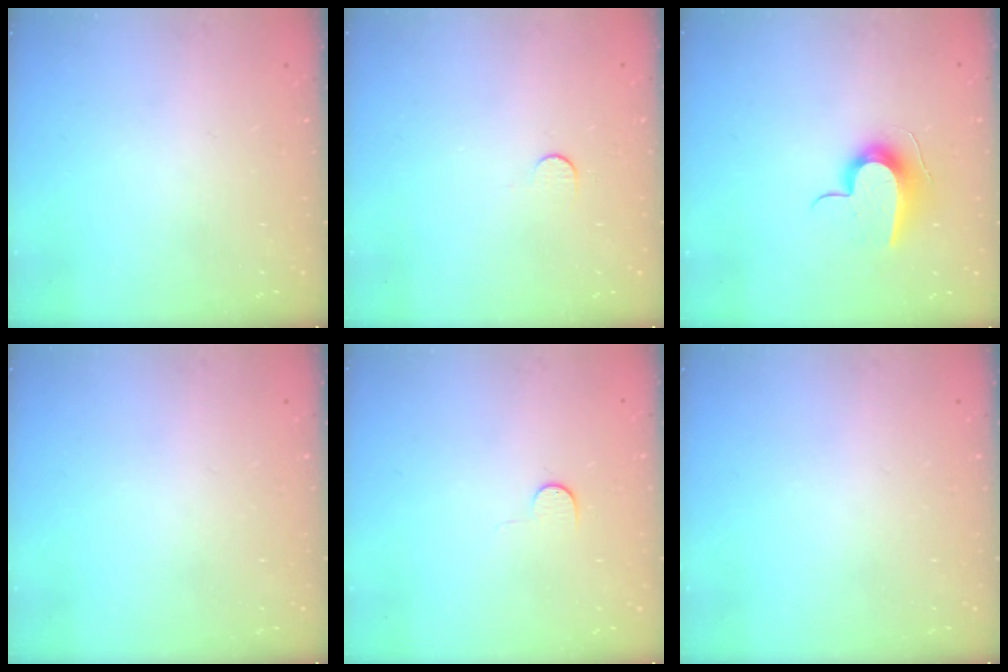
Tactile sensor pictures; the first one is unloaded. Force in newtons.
{"total": 3.7, "press": 3.7, "slide": 0.4}
{"total": 10.8, "press": 10.8, "slide": 0.2}
{"total": 0.0}
{"total": 4.9, "press": 4.9, "slide": 0.5}
{"total": 0.0}